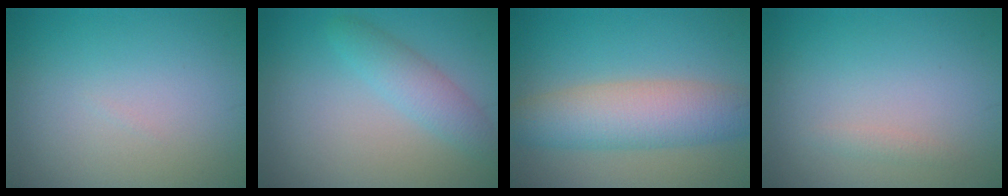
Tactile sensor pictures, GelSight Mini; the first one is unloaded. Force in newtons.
{"total": 2.8, "press": 2.8, "slide": 0.1}
{"total": 6.3, "press": 6.3, "slide": 0.2}
{"total": 0.7, "press": 0.7, "slide": 0.0}